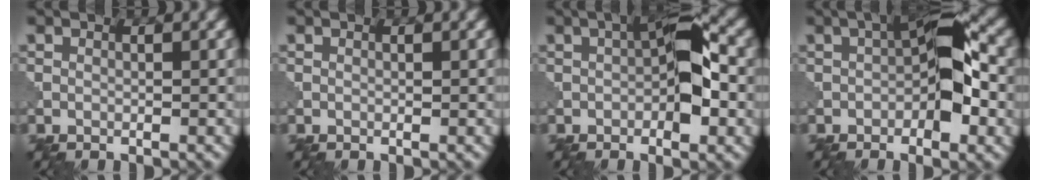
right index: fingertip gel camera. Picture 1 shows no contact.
{"total": 0.0}
{"total": 5.9, "force": [-0.5, 2.2, 5.5], "torque": [-0.079, 0.011, -0.019]}
{"total": 7.1, "force": [-0.9, 2.9, 6.4], "torque": [-0.091, 0.015, -0.028]}